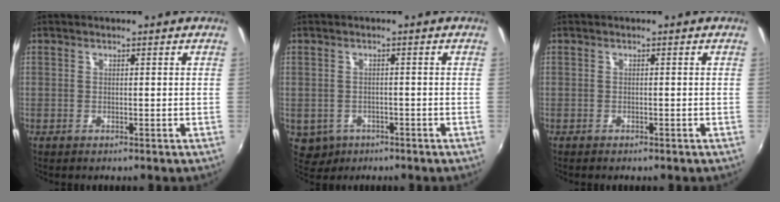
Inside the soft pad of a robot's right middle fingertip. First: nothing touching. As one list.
[{"total": 4.7, "force": [-1.9, 4.0, 1.6], "torque": [-0.040, -0.008, -0.021]}, {"total": 0.9, "force": [-0.8, 0.4, 0.3], "torque": [-0.009, -0.004, -0.013]}]